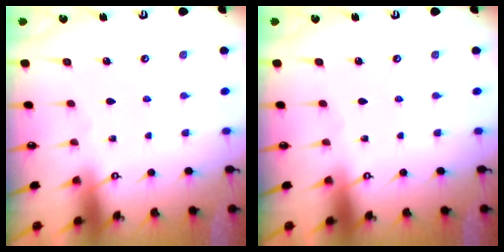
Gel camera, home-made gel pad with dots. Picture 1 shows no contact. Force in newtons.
{"total": 0.0}